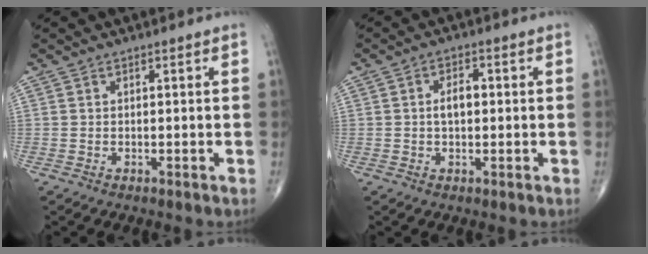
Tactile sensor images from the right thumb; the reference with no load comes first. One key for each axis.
{"total": 3.7, "fx": 0.1, "fy": 2.1, "fz": 3.0, "tx": -0.052, "ty": 0.009, "tz": -0.001}